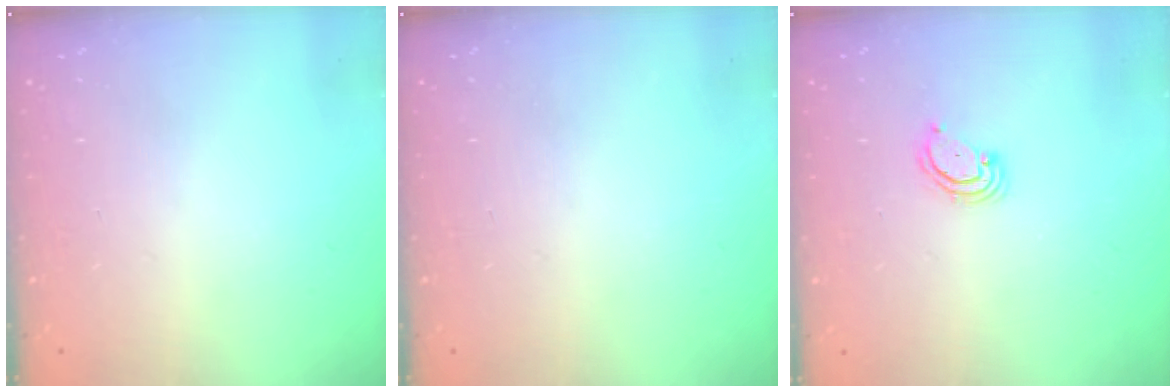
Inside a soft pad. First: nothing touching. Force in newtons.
{"total": 0.0}
{"total": 2.9, "press": 2.9, "slide": 0.3}